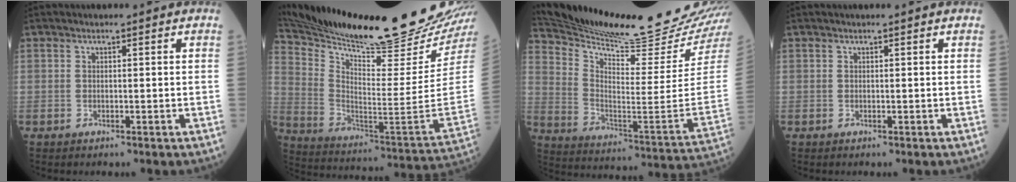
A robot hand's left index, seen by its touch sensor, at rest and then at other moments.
{"total": 30.2, "force": [26.8, 0.0, 14.0], "torque": [-0.246, -0.107, 0.396]}
{"total": 26.5, "force": [24.5, -1.0, 9.9], "torque": [-0.181, -0.115, 0.355]}
{"total": 0.0}